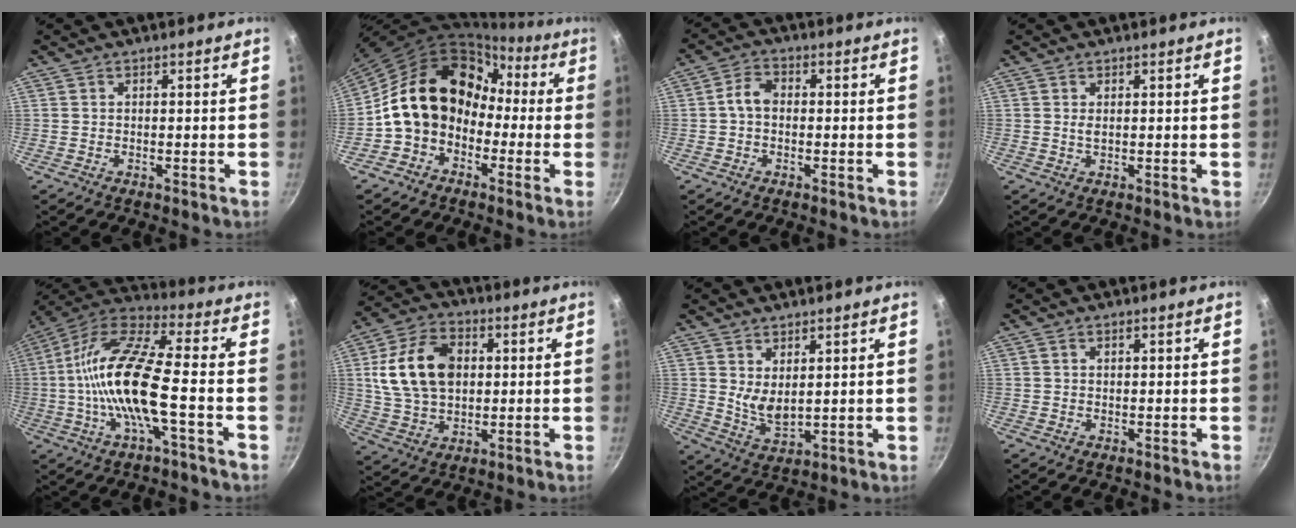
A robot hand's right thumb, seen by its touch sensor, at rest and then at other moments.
{"total": 16.0, "force": [-1.3, 13.0, 9.3], "torque": [-0.121, 0.065, -0.033]}
{"total": 4.0, "force": [-0.3, 2.9, 2.7], "torque": [-0.045, 0.017, -0.015]}
{"total": 1.1, "force": [0.4, 0.4, 0.9], "torque": [-0.016, -0.003, 0.004]}
{"total": 17.9, "force": [-2.6, 5.0, 17.0], "torque": [-0.328, 0.037, -0.067]}
{"total": 15.8, "force": [2.6, 11.1, 11.0], "torque": [-0.185, 0.006, 0.044]}
{"total": 5.7, "force": [2.7, 2.6, 4.3], "torque": [-0.067, -0.034, 0.057]}
{"total": 0.7, "force": [0.5, 0.4, 0.4], "torque": [-0.005, 0.003, 0.008]}